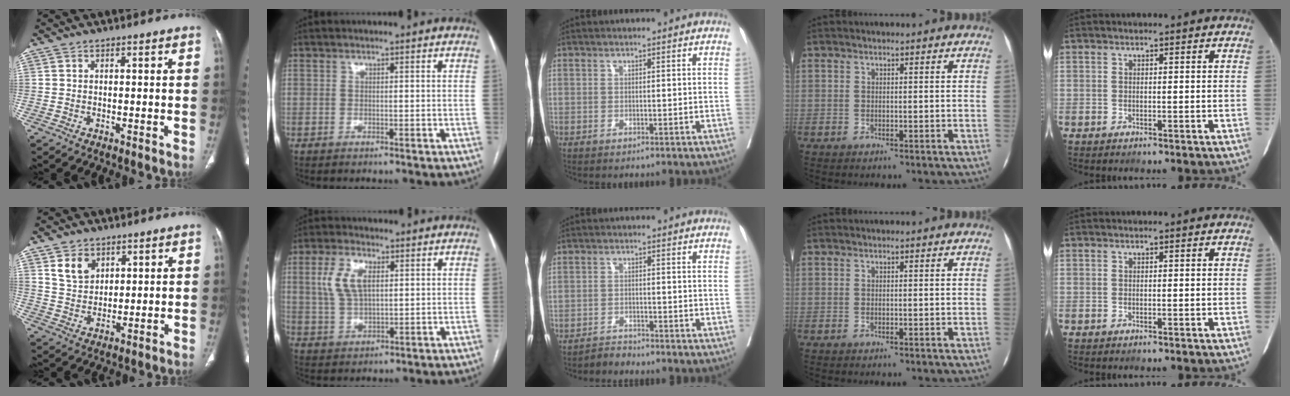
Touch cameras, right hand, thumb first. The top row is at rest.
{"thumb": {"total": 6.3, "force": [3.3, 4.5, 2.9], "torque": [-0.033, -0.021, 0.069]}, "index": {"total": 7.2, "force": [2.2, 3.4, 6.0], "torque": [-0.141, 0.013, 0.048]}, "middle": {"total": 1.7, "force": [-1.7, -0.1, -0.4], "torque": [0.009, -0.009, -0.030]}}